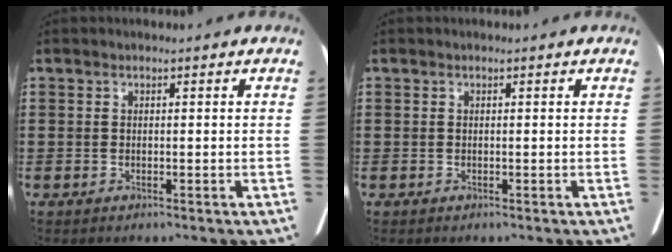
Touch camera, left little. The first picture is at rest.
{"total": 0.0}